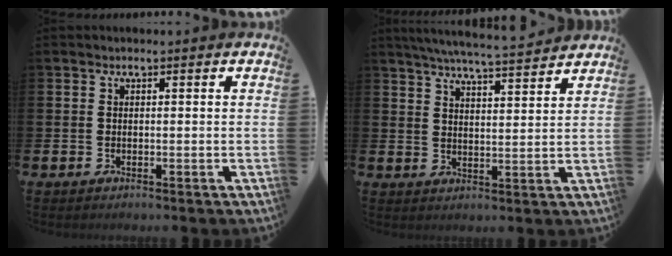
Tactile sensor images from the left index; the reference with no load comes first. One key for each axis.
{"total": 6.2, "fx": 6.0, "fy": -0.3, "fz": 1.5, "tx": -0.045, "ty": -0.038, "tz": 0.105}